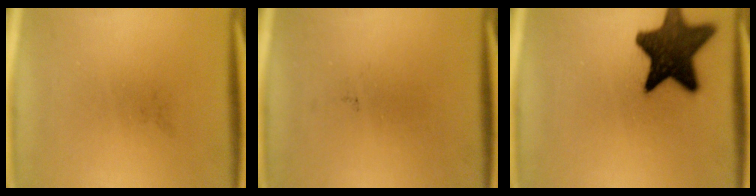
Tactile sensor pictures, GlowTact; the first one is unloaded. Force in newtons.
{"total": 0.0}
{"total": 15.2}